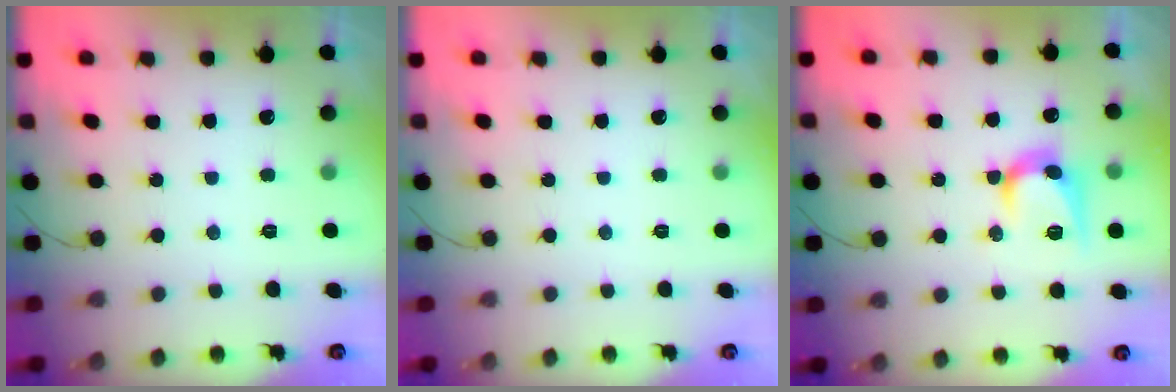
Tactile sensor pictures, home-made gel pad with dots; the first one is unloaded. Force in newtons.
{"total": 0.0}
{"total": 11.0, "press": 11.0, "slide": 0.6}